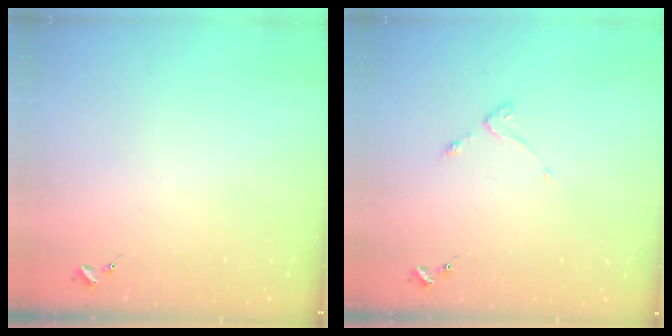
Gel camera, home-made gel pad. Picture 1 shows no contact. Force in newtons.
{"total": 2.8, "press": 2.7, "slide": 0.5}